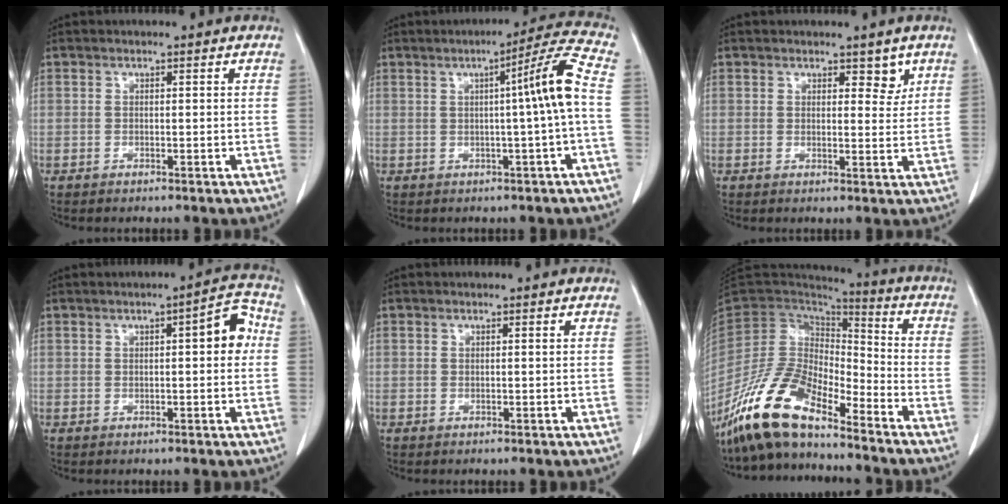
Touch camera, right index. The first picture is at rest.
{"total": 7.7, "force": [-0.1, -1.4, 7.6], "torque": [-0.108, 0.013, 0.000]}
{"total": 2.7, "force": [1.8, 1.5, 1.4], "torque": [-0.011, -0.010, 0.024]}
{"total": 5.3, "force": [0.7, 1.5, 5.1], "torque": [-0.063, 0.019, 0.004]}
{"total": 0.0}
{"total": 13.6, "force": [-10.7, 4.1, 7.3], "torque": [-0.147, 0.013, -0.206]}